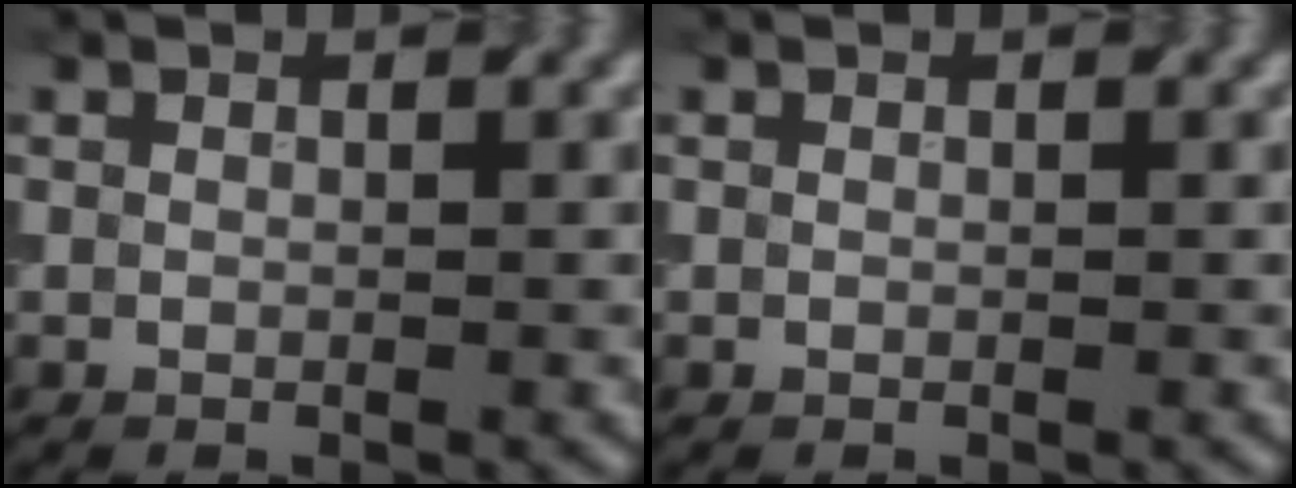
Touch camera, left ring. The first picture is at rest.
{"total": 0.0}